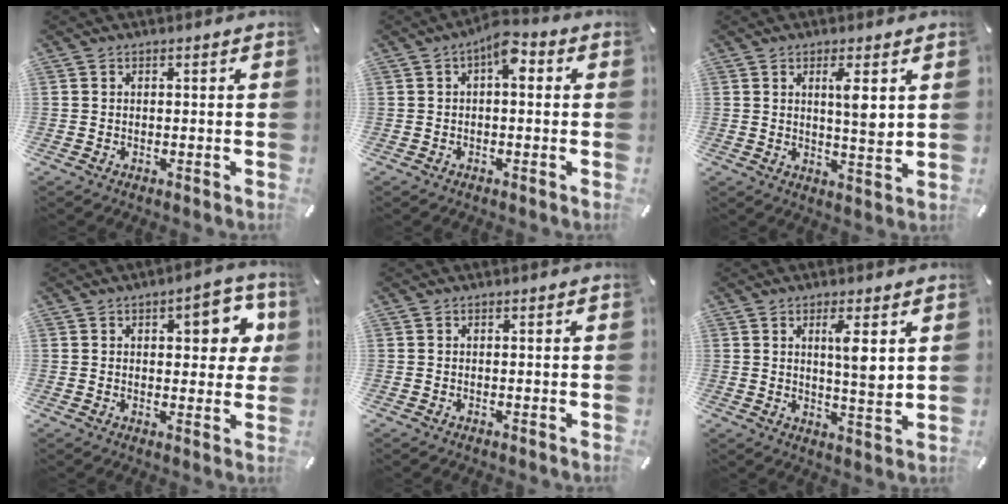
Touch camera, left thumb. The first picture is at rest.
{"total": 5.7, "force": [1.0, 2.8, 4.9], "torque": [-0.074, 0.006, 0.010]}
{"total": 6.3, "force": [2.4, 1.2, 5.6], "torque": [-0.083, -0.019, 0.031]}
{"total": 9.3, "force": [3.0, 5.1, 7.2], "torque": [-0.075, -0.011, 0.043]}
{"total": 0.0}
{"total": 6.8, "force": [2.6, 1.2, 6.1], "torque": [-0.101, -0.018, 0.038]}